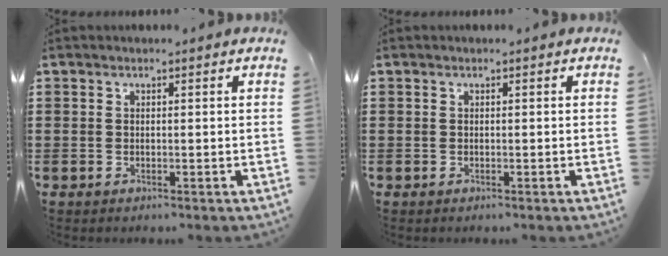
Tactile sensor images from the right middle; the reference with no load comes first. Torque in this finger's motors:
{"motor_torque": [0.00, 0.00, -0.01, 0.00]}